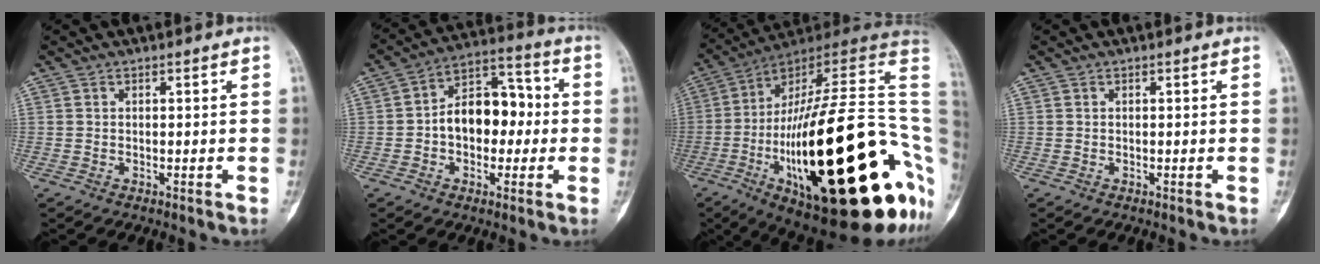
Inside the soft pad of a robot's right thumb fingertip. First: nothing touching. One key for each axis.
{"total": 12.8, "fx": -0.7, "fy": 8.7, "fz": 9.5, "tx": -0.111, "ty": 0.044, "tz": -0.020}
{"total": 43.3, "fx": -8.3, "fy": 13.4, "fz": 40.3, "tx": -0.535, "ty": 0.051, "tz": -0.126}
{"total": 0.0}